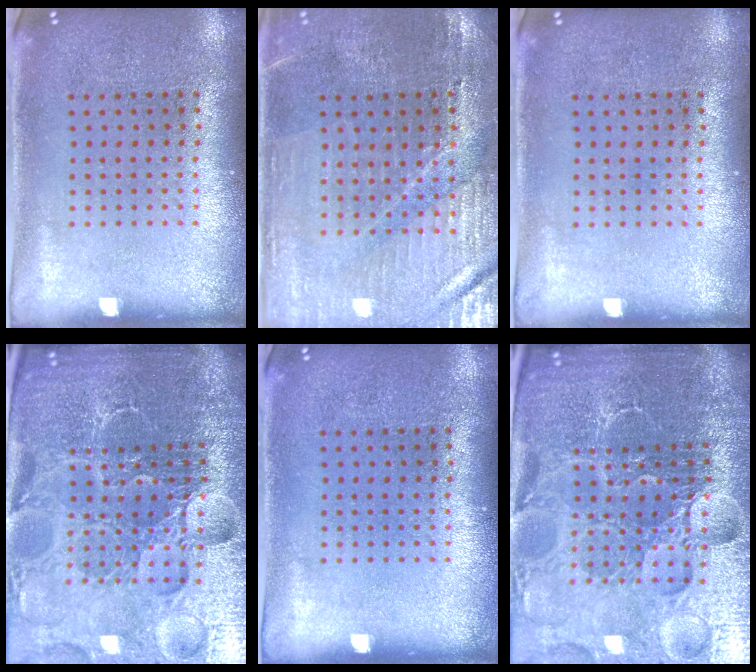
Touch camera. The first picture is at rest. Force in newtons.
{"total": 1.7, "press": 1.7, "slide": 0.3}
{"total": 0.0}
{"total": 6.2, "press": 5.5, "slide": 2.7}
{"total": 0.0}
{"total": 6.2, "press": 5.5, "slide": 2.7}